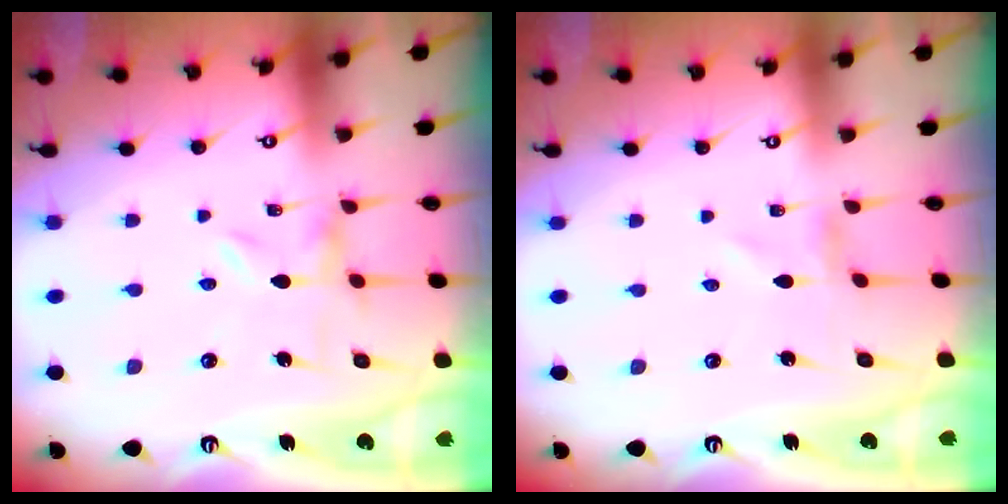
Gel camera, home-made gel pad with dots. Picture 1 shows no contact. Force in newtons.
{"total": 1.2, "press": 1.2, "slide": 0.1}